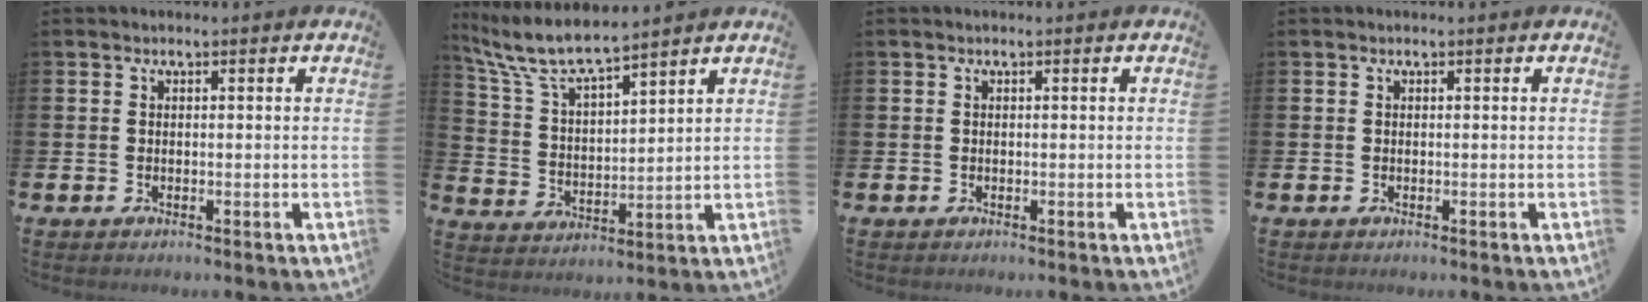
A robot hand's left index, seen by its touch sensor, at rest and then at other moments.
{"total": 7.7, "force": [7.0, 0.8, 3.1], "torque": [-0.088, -0.041, 0.121]}
{"total": 0.0}
{"total": 0.0}